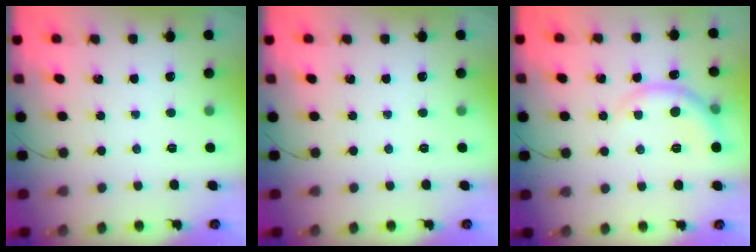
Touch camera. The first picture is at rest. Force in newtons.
{"total": 0.0}
{"total": 6.5, "press": 6.4, "slide": 0.9}